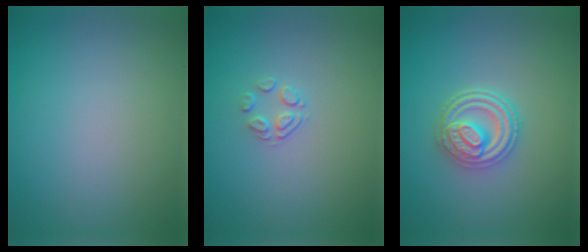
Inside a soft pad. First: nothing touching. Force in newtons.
{"total": 1.5, "press": 0.8, "slide": 1.3}
{"total": 4.5, "press": 3.7, "slide": 2.6}